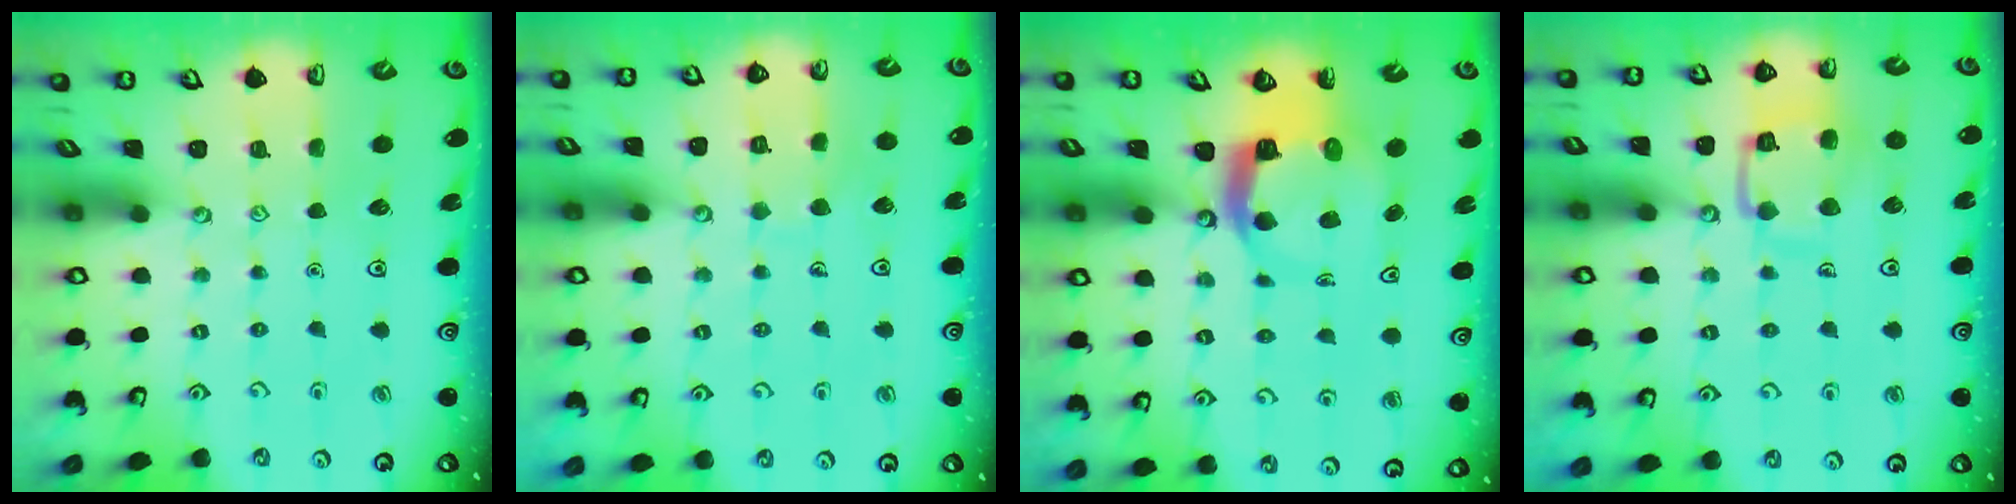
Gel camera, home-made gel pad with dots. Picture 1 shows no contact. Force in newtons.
{"total": 6.1, "press": 6.1, "slide": 0.3}
{"total": 8.1, "press": 8.0, "slide": 0.9}
{"total": 12.0, "press": 12.0, "slide": 1.2}